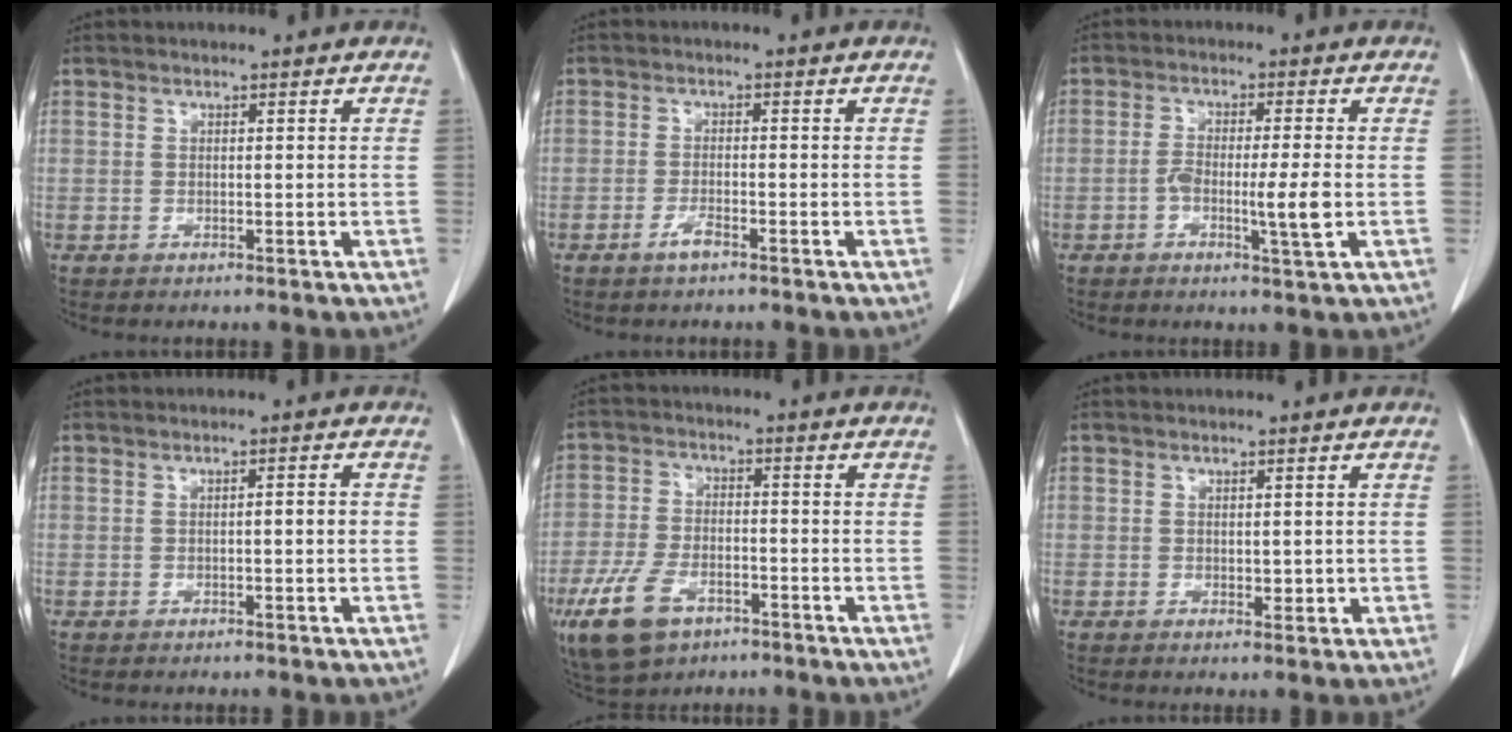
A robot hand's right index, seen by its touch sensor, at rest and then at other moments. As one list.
[{"total": 2.2, "force": [-1.5, 0.3, 1.6], "torque": [-0.032, 0.000, -0.031]}, {"total": 5.8, "force": [-1.5, 0.2, 5.6], "torque": [-0.101, -0.002, -0.024]}, {"total": 1.7, "force": [-0.2, 0.2, 1.7], "torque": [-0.022, 0.004, -0.004]}, {"total": 10.1, "force": [-5.6, 5.3, 6.5], "torque": [-0.140, -0.002, -0.096]}, {"total": 1.8, "force": [-0.1, 1.1, 1.4], "torque": [-0.016, -0.002, 0.003]}]